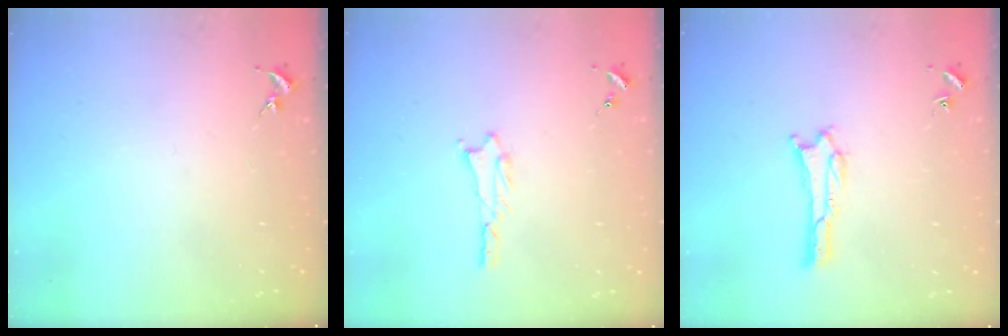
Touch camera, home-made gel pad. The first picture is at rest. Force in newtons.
{"total": 1.0, "press": 1.0, "slide": 0.1}
{"total": 1.3, "press": 1.3, "slide": 0.4}